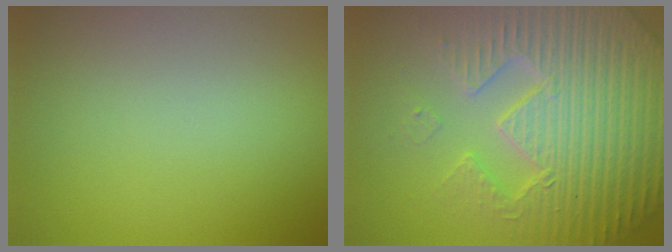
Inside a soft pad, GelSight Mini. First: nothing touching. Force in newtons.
{"total": 7.7, "press": 7.4, "slide": 2.1}